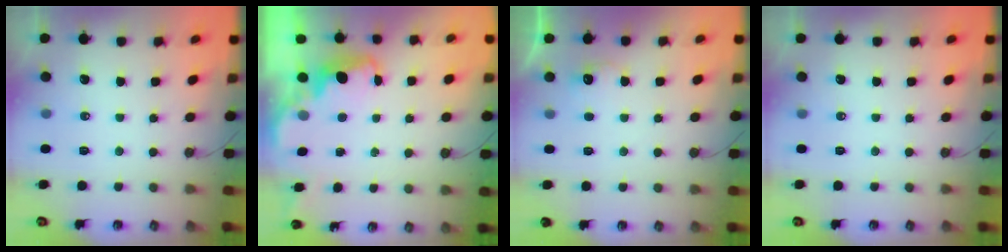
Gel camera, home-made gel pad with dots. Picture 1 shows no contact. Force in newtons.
{"total": 2.3, "press": 2.3, "slide": 0.5}
{"total": 5.2, "press": 5.0, "slide": 1.2}
{"total": 0.0}